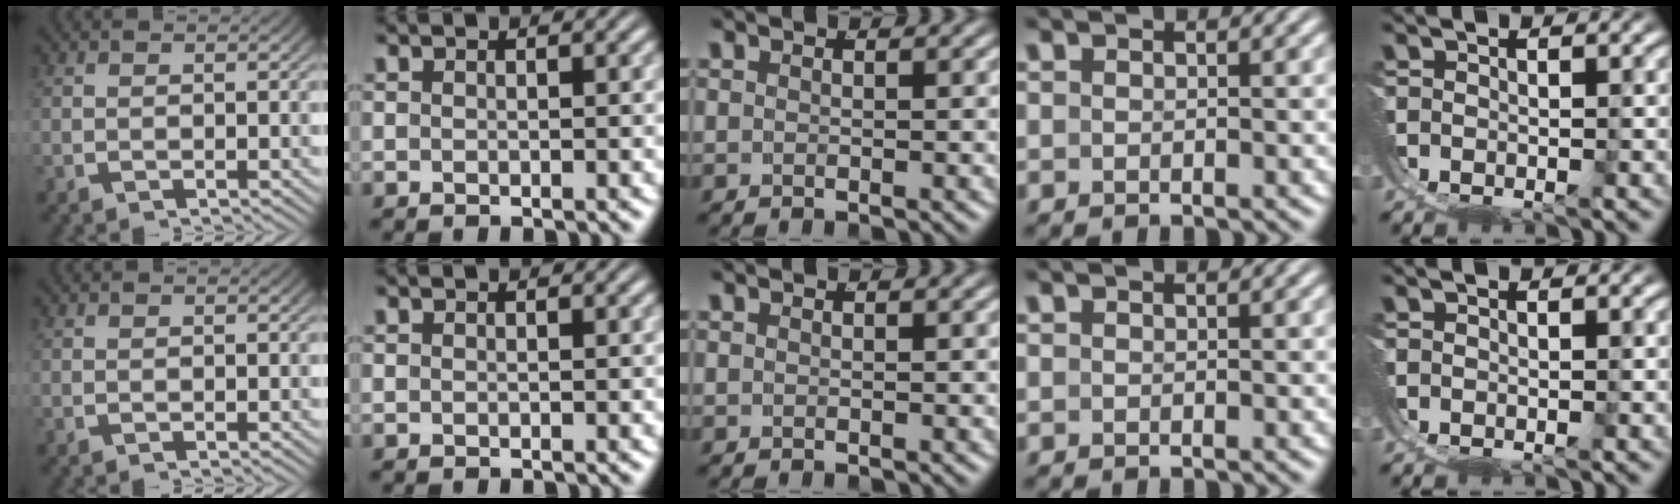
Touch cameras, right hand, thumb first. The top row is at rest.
{"little": {"total": 2.6, "force": [0.1, -2.5, -0.6], "torque": [0.025, -0.010, 0.015]}}